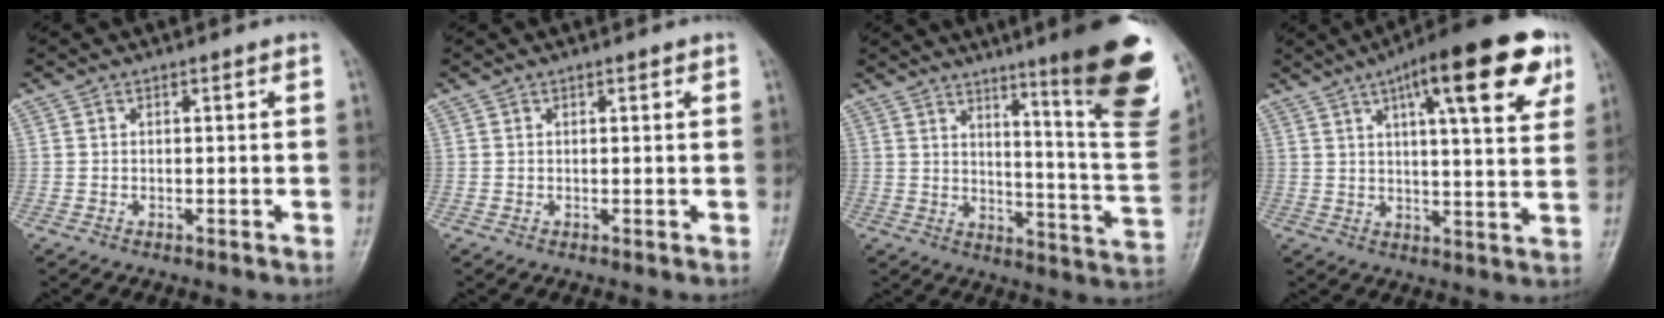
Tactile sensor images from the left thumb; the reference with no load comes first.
{"total": 0.6, "force": [0.4, 0.3, 0.3], "torque": [-0.001, 0.001, 0.005]}
{"total": 24.2, "force": [13.7, 3.1, 19.8], "torque": [-0.232, -0.075, 0.195]}
{"total": 19.1, "force": [9.5, 5.0, 15.8], "torque": [-0.197, -0.011, 0.130]}